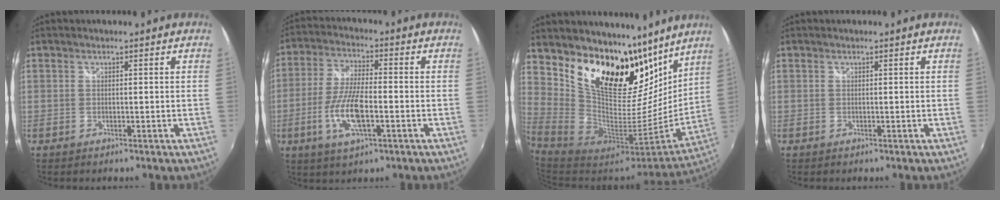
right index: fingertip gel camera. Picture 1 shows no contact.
{"total": 10.5, "force": [-3.3, 3.1, 9.5], "torque": [-0.198, -0.006, -0.066]}
{"total": 21.8, "force": [15.7, 10.4, 11.1], "torque": [-0.190, -0.012, 0.278]}
{"total": 0.0}